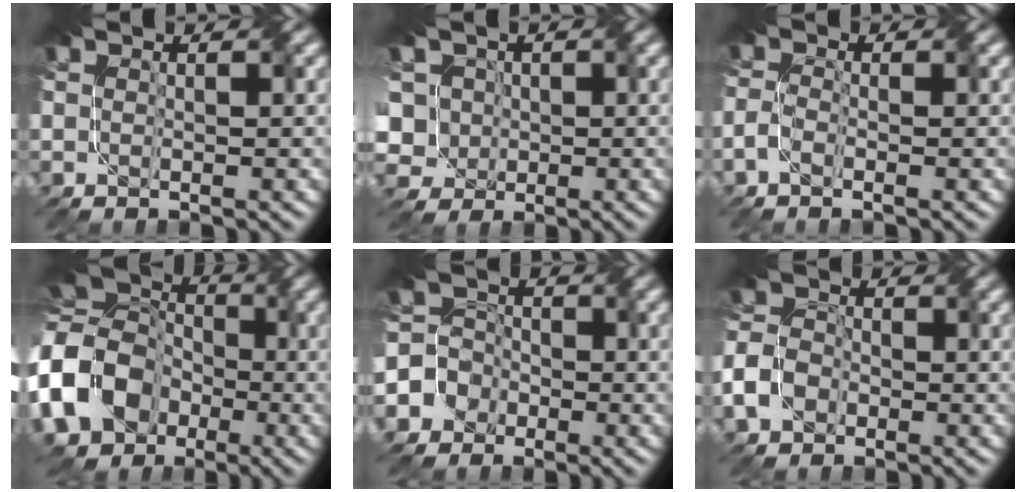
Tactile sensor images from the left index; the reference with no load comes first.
{"total": 7.3, "force": [1.0, 6.2, 3.7], "torque": [-0.085, 0.027, -0.024]}
{"total": 1.6, "force": [-1.3, 0.3, 0.9], "torque": [-0.022, 0.006, -0.030]}
{"total": 16.6, "force": [-4.5, 13.4, 8.7], "torque": [-0.205, -0.006, -0.116]}
{"total": 5.1, "force": [-2.8, 4.3, 0.2], "torque": [0.003, 0.005, -0.071]}
{"total": 4.0, "force": [-2.2, 2.8, 1.8], "torque": [-0.045, 0.005, -0.051]}